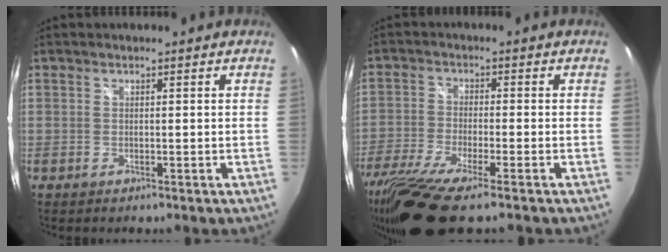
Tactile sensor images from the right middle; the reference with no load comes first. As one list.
[{"total": 13.6, "force": [-10.1, 1.4, 8.9], "torque": [-0.202, -0.052, -0.189]}]